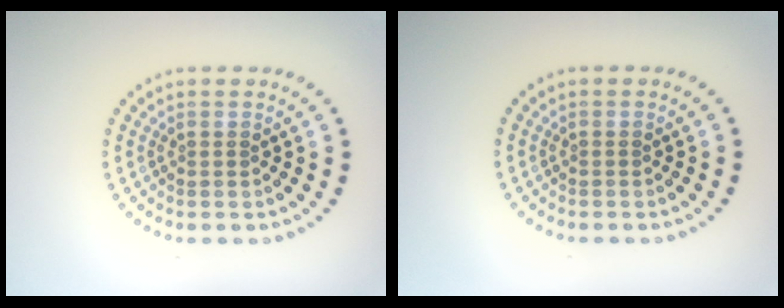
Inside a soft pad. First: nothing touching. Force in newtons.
{"total": 0.0}